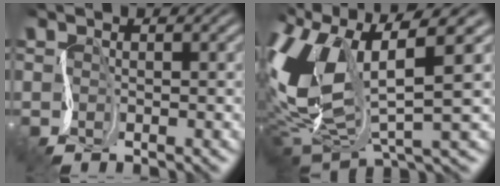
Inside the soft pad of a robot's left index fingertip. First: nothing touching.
{"total": 8.9, "force": [3.1, 4.3, 7.2], "torque": [-0.177, 0.003, 0.051]}